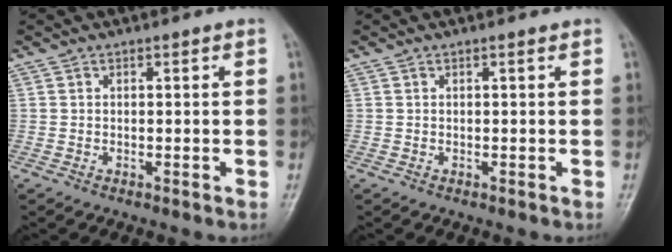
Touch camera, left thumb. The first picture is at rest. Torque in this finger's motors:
{"motor_torque": [0.00, 0.00, -0.09, 0.07, 0.00]}